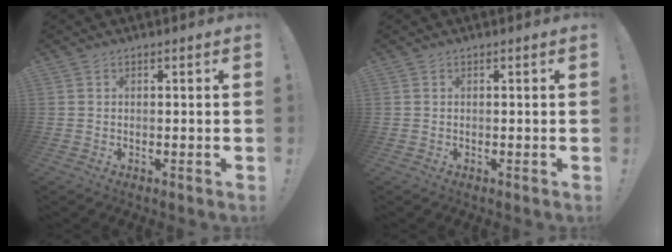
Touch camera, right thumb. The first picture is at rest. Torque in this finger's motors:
{"motor_torque": [0.00, 0.00, -0.01, -0.01, 0.00]}